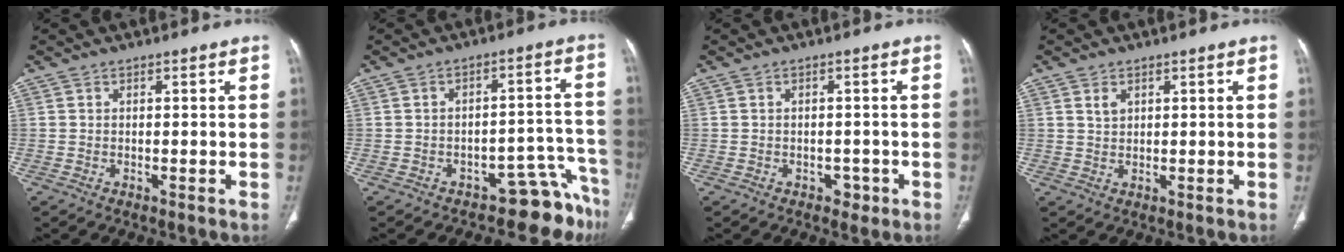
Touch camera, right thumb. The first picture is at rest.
{"total": 7.7, "force": [-7.0, 3.0, 1.1], "torque": [0.042, 0.114, -0.096]}
{"total": 2.1, "force": [-1.0, 1.7, 0.8], "torque": [0.000, 0.005, -0.010]}
{"total": 2.0, "force": [1.0, 1.3, 1.1], "torque": [-0.019, -0.004, 0.024]}